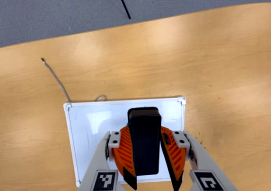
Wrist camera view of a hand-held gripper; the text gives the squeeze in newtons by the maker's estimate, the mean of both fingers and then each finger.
{"total": 8.1, "left": 8.5, "right": 7.6}